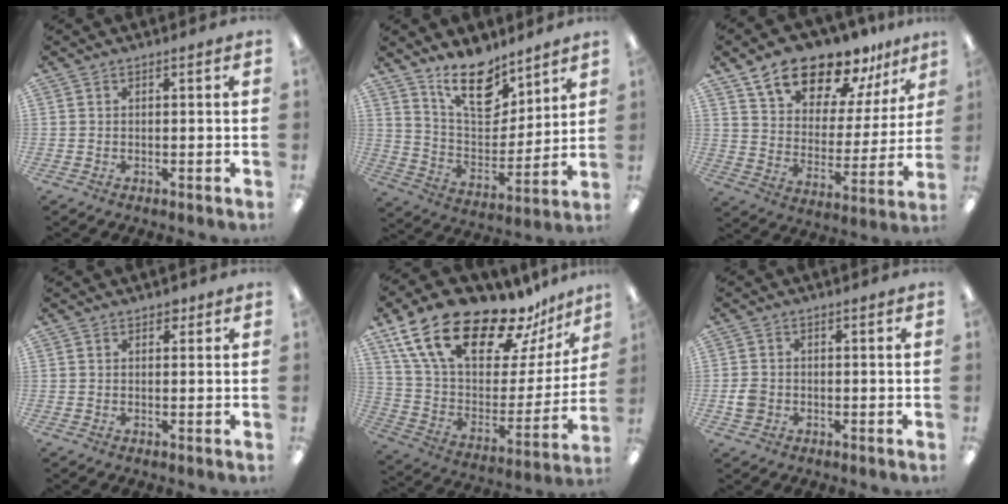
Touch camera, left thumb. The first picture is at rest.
{"total": 16.4, "force": [11.9, 7.8, 8.0], "torque": [-0.129, -0.072, 0.214]}
{"total": 18.8, "force": [15.2, 7.9, 7.8], "torque": [-0.135, -0.107, 0.266]}
{"total": 1.6, "force": [1.0, 1.1, 0.6], "torque": [-0.004, 0.000, 0.016]}
{"total": 24.8, "force": [18.6, 9.7, 13.2], "torque": [-0.237, -0.118, 0.332]}
{"total": 3.3, "force": [-0.8, 2.8, 1.5], "torque": [-0.024, 0.008, -0.013]}